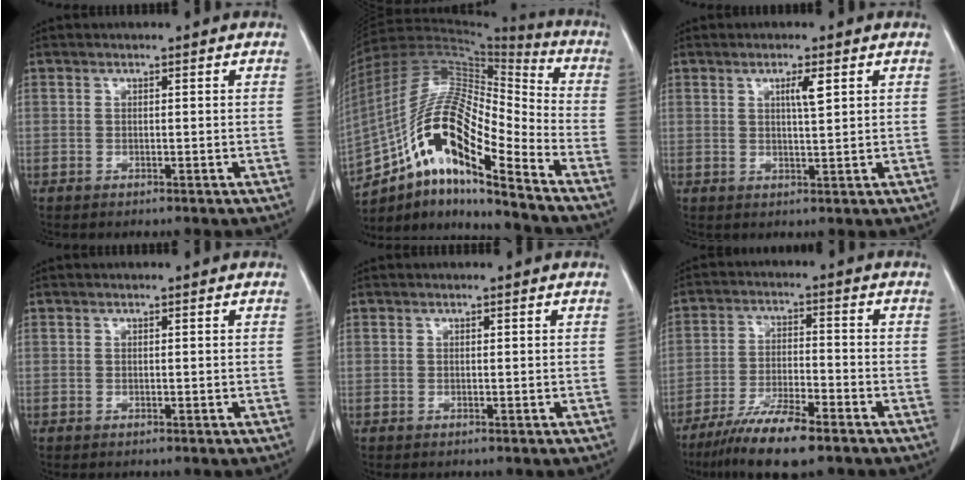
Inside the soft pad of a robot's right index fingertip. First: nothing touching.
{"total": 18.8, "force": [-10.8, 3.6, 14.9], "torque": [-0.295, 0.021, -0.191]}
{"total": 2.8, "force": [1.2, 0.2, 2.5], "torque": [-0.045, -0.002, 0.020]}
{"total": 0.0}
{"total": 0.0}
{"total": 10.0, "force": [-7.2, 1.5, 6.7], "torque": [-0.125, -0.022, -0.131]}